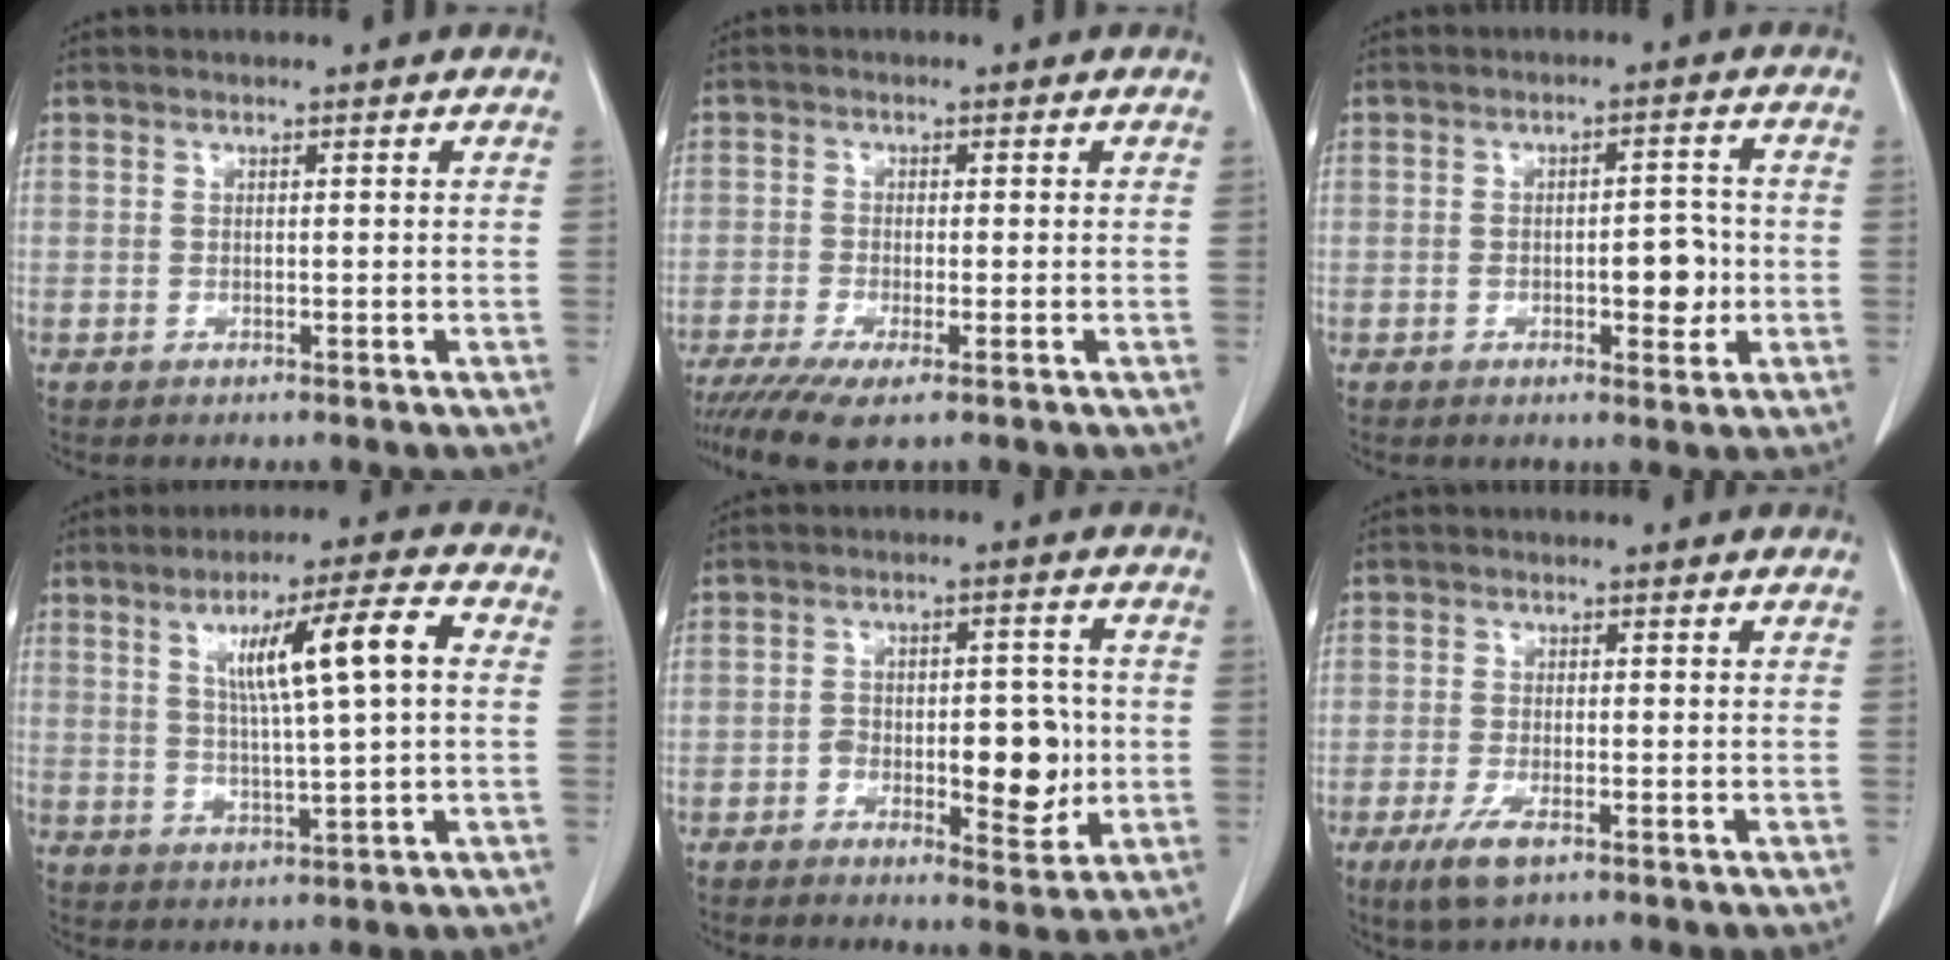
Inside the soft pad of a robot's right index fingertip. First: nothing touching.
{"total": 5.9, "force": [-3.8, 0.8, 4.4], "torque": [-0.077, -0.016, -0.064]}
{"total": 5.1, "force": [-0.9, 2.0, 4.6], "torque": [-0.059, 0.003, -0.009]}
{"total": 10.6, "force": [2.5, 0.5, 10.3], "torque": [-0.172, 0.012, 0.042]}
{"total": 9.0, "force": [-1.7, 4.0, 7.9], "torque": [-0.110, 0.013, -0.018]}
{"total": 4.6, "force": [-2.6, 1.5, 3.4], "torque": [-0.075, -0.008, -0.044]}